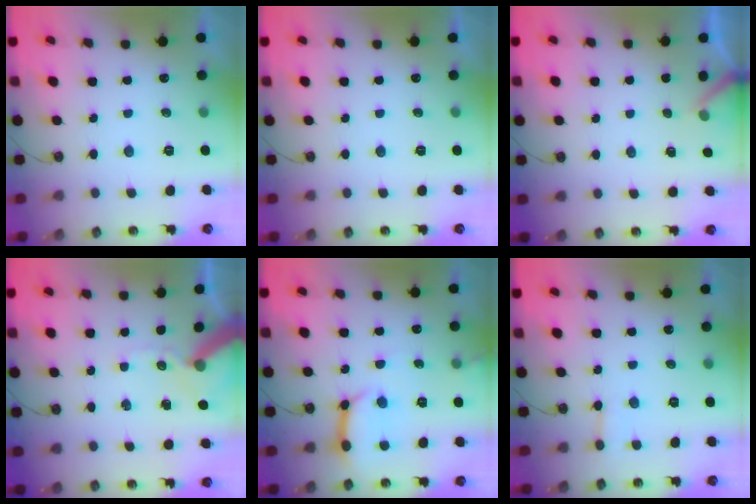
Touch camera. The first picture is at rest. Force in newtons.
{"total": 0.0}
{"total": 3.2, "press": 3.2, "slide": 0.3}
{"total": 10.6, "press": 10.5, "slide": 1.6}
{"total": 10.7, "press": 10.6, "slide": 1.4}
{"total": 3.9, "press": 3.9, "slide": 0.3}